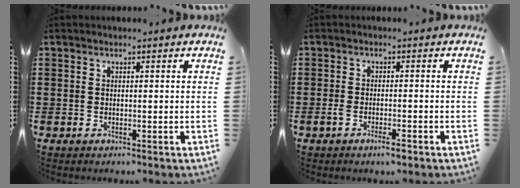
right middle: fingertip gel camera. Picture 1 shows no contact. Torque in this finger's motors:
{"motor_torque": [1.03, -0.35, 0.21, 0.07]}